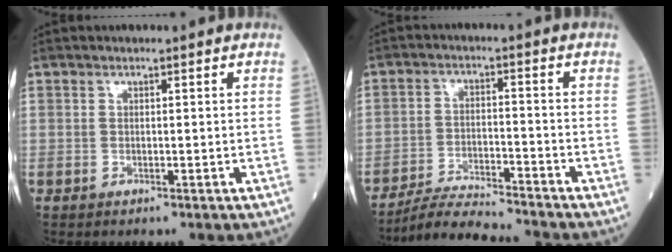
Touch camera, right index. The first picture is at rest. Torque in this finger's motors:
{"motor_torque": [0.03, -0.06, 0.01, 0.05]}